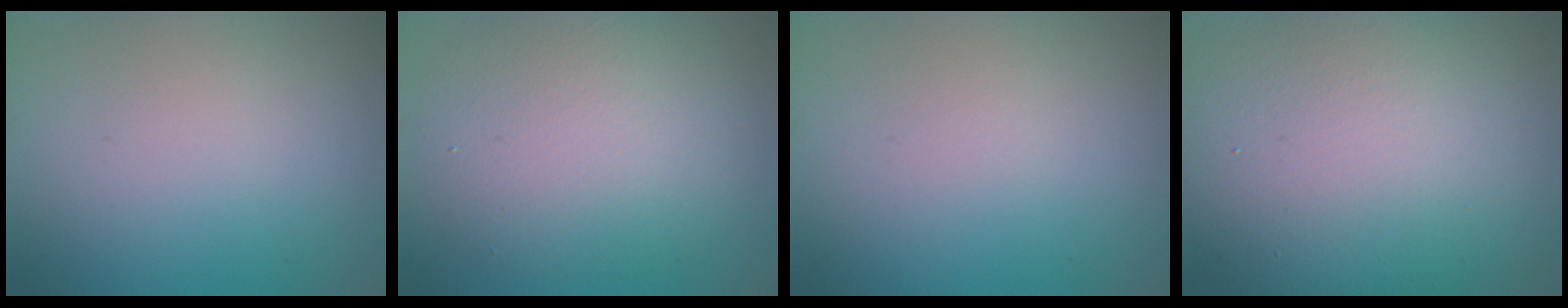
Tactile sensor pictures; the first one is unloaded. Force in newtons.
{"total": 6.8, "press": 6.8, "slide": 0.6}
{"total": 0.0}
{"total": 17.4, "press": 17.4, "slide": 0.9}